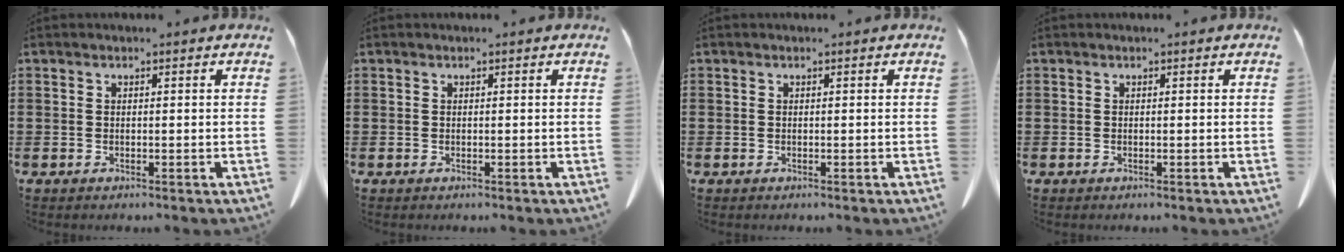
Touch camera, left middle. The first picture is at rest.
{"total": 0.0}
{"total": 0.0}
{"total": 0.0}